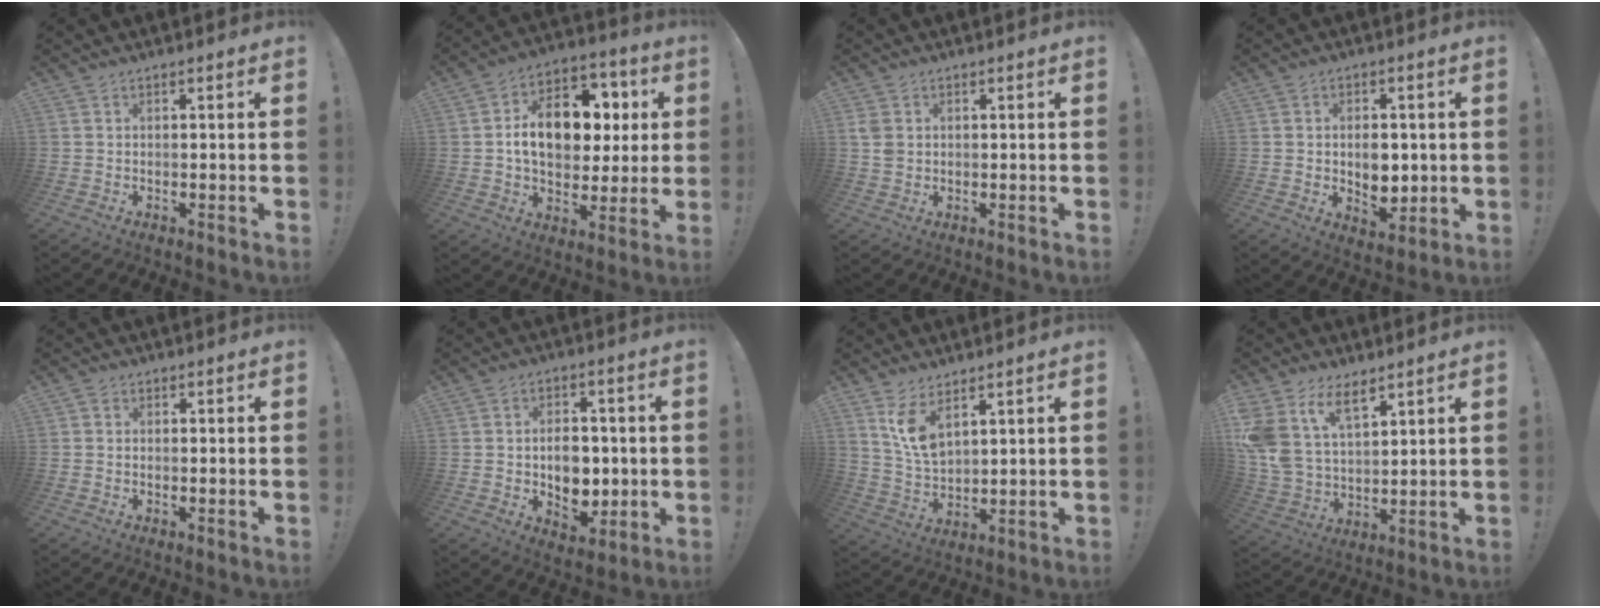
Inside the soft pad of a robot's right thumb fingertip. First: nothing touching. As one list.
[{"total": 16.9, "force": [2.1, 11.6, 12.1], "torque": [-0.185, 0.005, 0.042]}, {"total": 3.6, "force": [1.0, 2.9, 1.9], "torque": [-0.036, 0.008, 0.022]}, {"total": 7.5, "force": [-0.3, 5.8, 4.8], "torque": [-0.045, 0.003, -0.001]}, {"total": 0.7, "force": [-0.2, 0.6, 0.3], "torque": [-0.003, 0.001, -0.004]}, {"total": 9.7, "force": [-0.8, 7.4, 6.3], "torque": [-0.076, 0.004, -0.008]}, {"total": 9.0, "force": [5.8, 3.7, 5.8], "torque": [-0.116, -0.033, 0.108]}, {"total": 13.2, "force": [8.3, 7.4, 7.1], "torque": [-0.158, -0.048, 0.160]}]